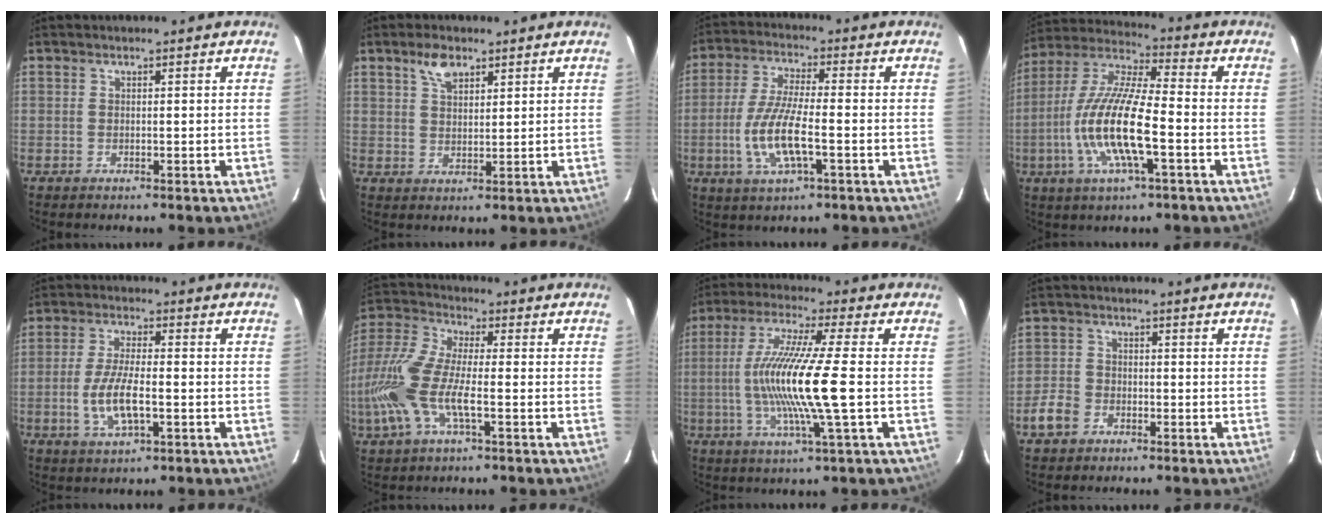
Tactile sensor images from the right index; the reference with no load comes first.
{"total": 4.6, "force": [2.9, 2.3, 2.7], "torque": [-0.046, 0.008, 0.053]}
{"total": 11.0, "force": [-2.9, 2.7, 10.3], "torque": [-0.214, -0.006, -0.058]}
{"total": 16.2, "force": [-4.3, 3.3, 15.3], "torque": [-0.309, -0.007, -0.089]}
{"total": 8.8, "force": [-2.2, 3.0, 8.0], "torque": [-0.163, -0.004, -0.042]}
{"total": 15.5, "force": [-3.9, 4.8, 14.2], "torque": [-0.308, -0.006, -0.083]}
{"total": 14.8, "force": [-1.9, -0.7, 14.6], "torque": [-0.281, -0.009, -0.036]}
{"total": 5.1, "force": [-2.8, 3.8, 1.9], "torque": [-0.046, 0.011, -0.052]}